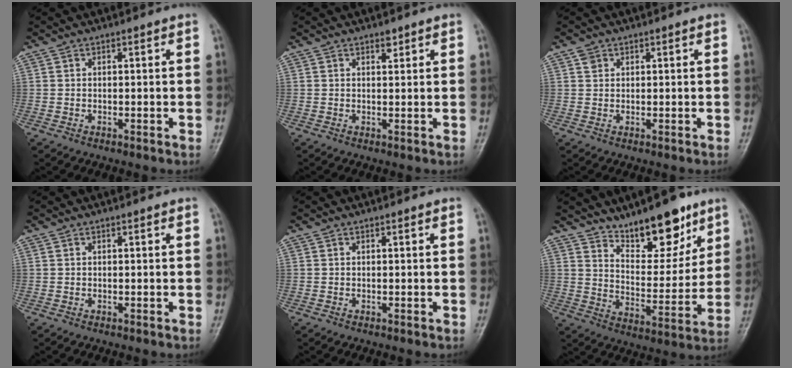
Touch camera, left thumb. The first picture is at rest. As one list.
[{"total": 1.2, "force": [0.9, 0.5, 0.6], "torque": [-0.004, -0.006, 0.012]}, {"total": 1.4, "force": [0.7, 1.1, 0.4], "torque": [0.001, -0.001, 0.011]}, {"total": 0.0}, {"total": 0.0}, {"total": 13.9, "force": [10.1, 5.5, 7.8], "torque": [-0.077, -0.075, 0.171]}]